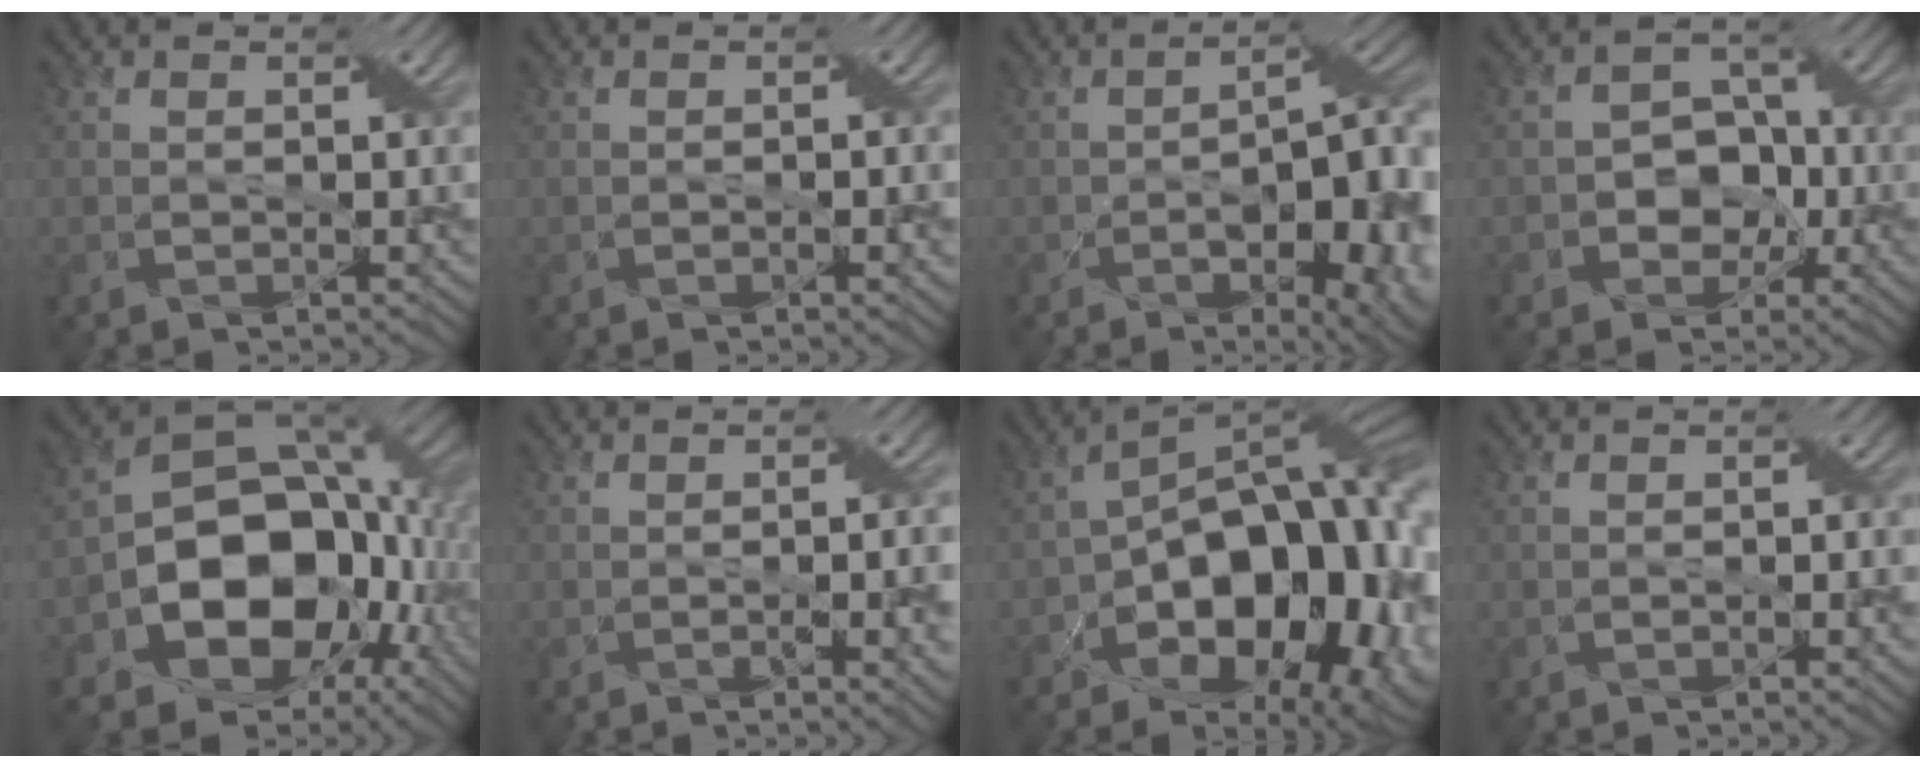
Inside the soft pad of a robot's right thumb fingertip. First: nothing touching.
{"total": 1.7, "force": [-0.4, 0.4, 1.6], "torque": [-0.025, 0.000, -0.005]}
{"total": 14.8, "force": [-4.5, 6.3, 12.6], "torque": [-0.172, -0.028, -0.043]}
{"total": 6.0, "force": [-1.6, 4.8, 3.2], "torque": [-0.028, 0.009, -0.043]}
{"total": 16.0, "force": [-3.9, 11.9, 9.9], "torque": [-0.161, -0.025, -0.071]}
{"total": 4.5, "force": [-1.1, 1.1, 4.2], "torque": [-0.063, -0.006, -0.011]}
{"total": 20.0, "force": [-5.2, 11.7, 15.3], "torque": [-0.196, -0.011, -0.074]}
{"total": 1.4, "force": [-0.3, 0.3, 1.3], "torque": [-0.020, 0.001, -0.005]}